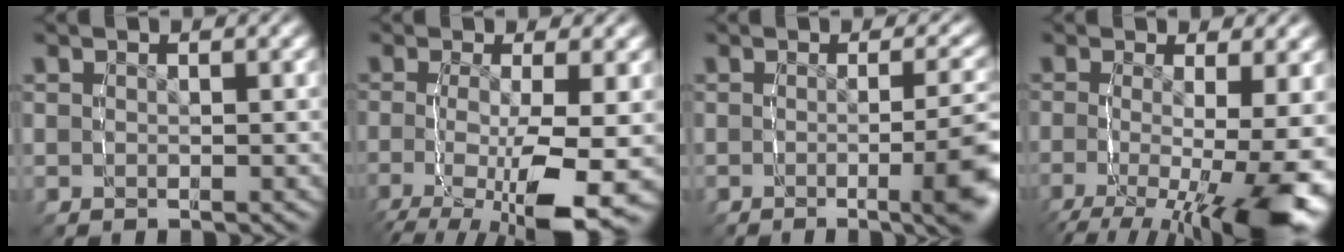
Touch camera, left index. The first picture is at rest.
{"total": 8.6, "force": [-2.8, 3.1, 7.5], "torque": [-0.129, -0.032, -0.026]}
{"total": 6.2, "force": [-2.0, 1.0, 5.8], "torque": [-0.061, -0.003, -0.030]}
{"total": 10.4, "force": [-3.6, 3.9, 8.9], "torque": [-0.151, -0.052, -0.031]}